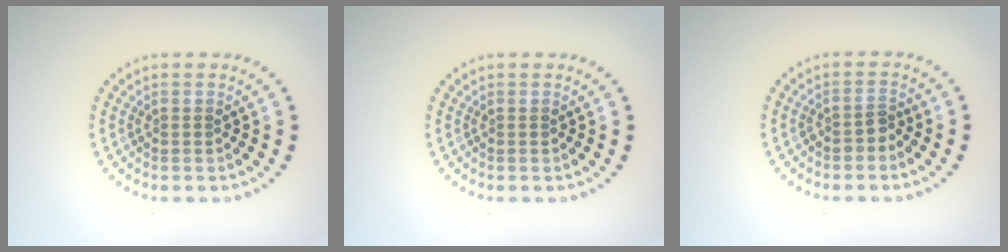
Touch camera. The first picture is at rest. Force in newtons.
{"total": 0.0}
{"total": 1.2, "press": 1.0, "slide": 0.7}